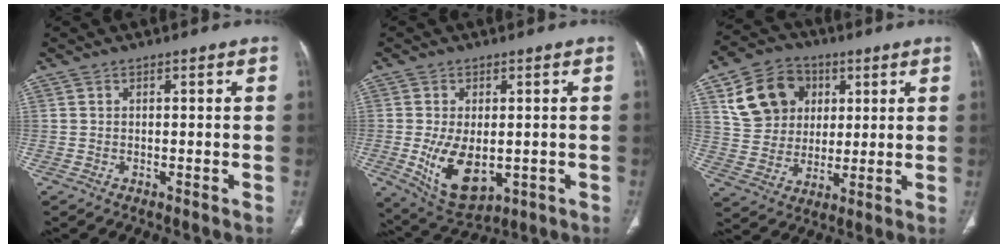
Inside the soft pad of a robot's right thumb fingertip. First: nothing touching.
{"total": 10.9, "force": [-1.8, 6.2, 8.8], "torque": [-0.145, -0.015, -0.008]}
{"total": 14.6, "force": [5.2, 11.9, 6.6], "torque": [-0.096, 0.001, 0.096]}